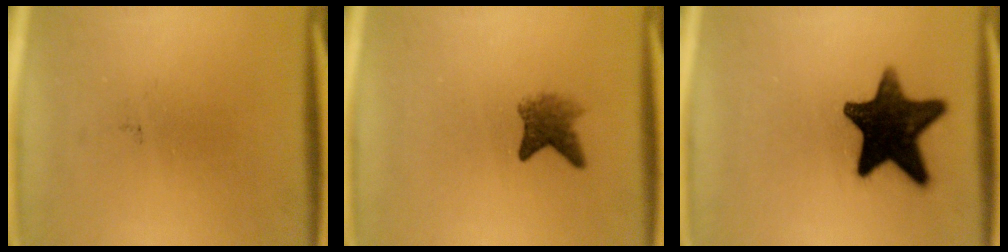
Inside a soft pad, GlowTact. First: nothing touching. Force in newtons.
{"total": 3.4}
{"total": 15.0}